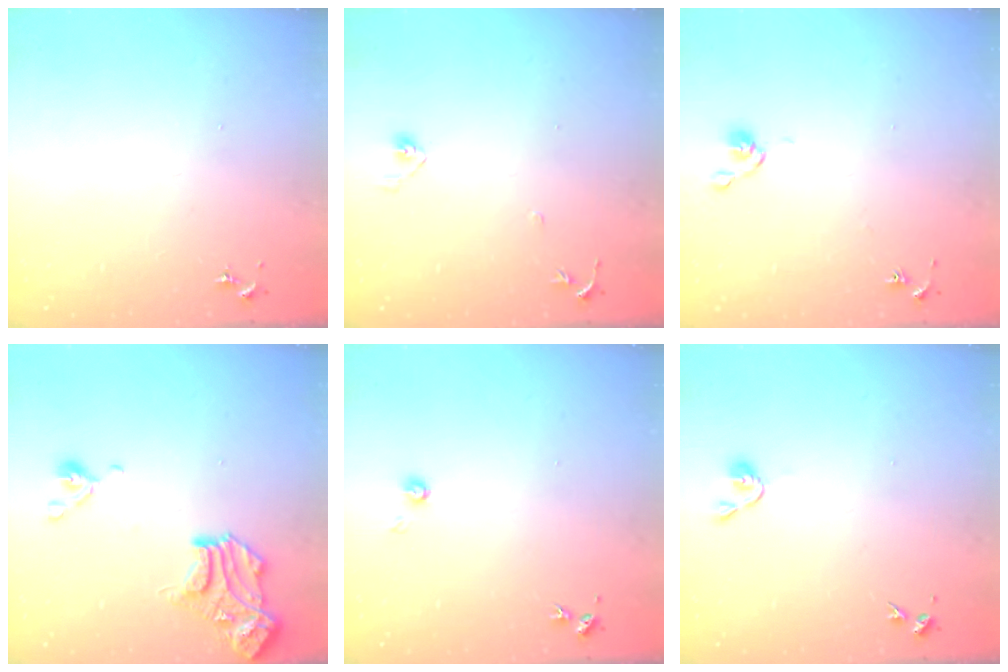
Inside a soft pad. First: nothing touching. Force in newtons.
{"total": 4.8, "press": 4.7, "slide": 1.0}
{"total": 4.9, "press": 4.9, "slide": 0.7}
{"total": 14.9, "press": 14.8, "slide": 1.2}
{"total": 3.3, "press": 3.3, "slide": 0.2}
{"total": 3.7, "press": 3.6, "slide": 0.7}